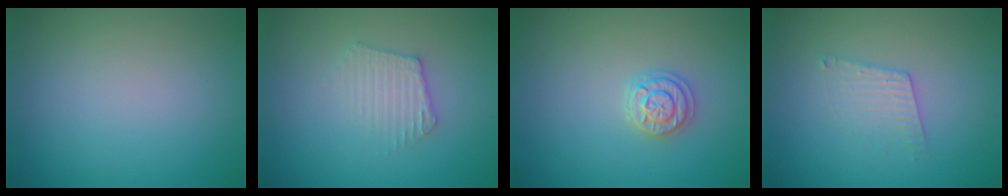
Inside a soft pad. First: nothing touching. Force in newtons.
{"total": 2.4, "press": 2.4, "slide": 0.3}
{"total": 2.1, "press": 2.1, "slide": 0.5}
{"total": 2.0, "press": 2.0, "slide": 0.1}